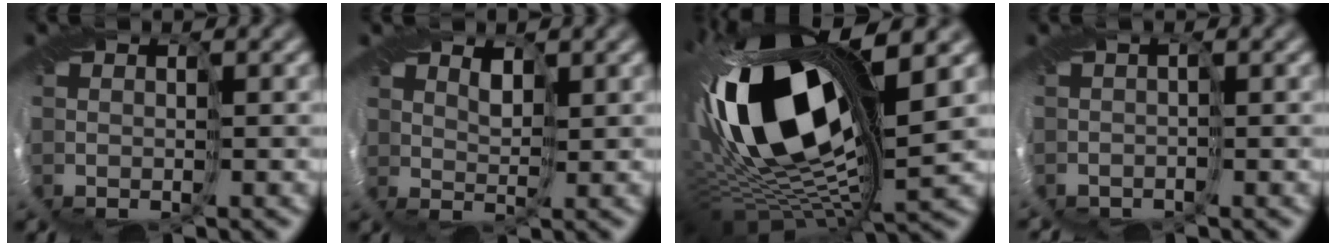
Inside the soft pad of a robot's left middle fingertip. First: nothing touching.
{"total": 1.6, "force": [1.0, 1.1, 0.5], "torque": [-0.010, -0.002, 0.017]}
{"total": 17.5, "force": [2.1, 8.1, 15.4], "torque": [-0.301, -0.008, 0.041]}
{"total": 0.7, "force": [0.2, 0.6, 0.2], "torque": [0.000, 0.007, 0.009]}